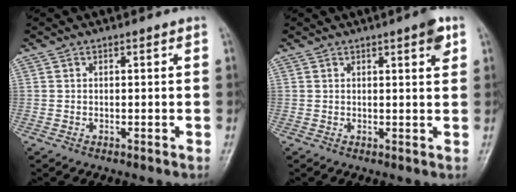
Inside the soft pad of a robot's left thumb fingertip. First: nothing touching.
{"total": 3.3, "force": [1.7, 0.6, 2.7], "torque": [-0.032, -0.006, 0.020]}